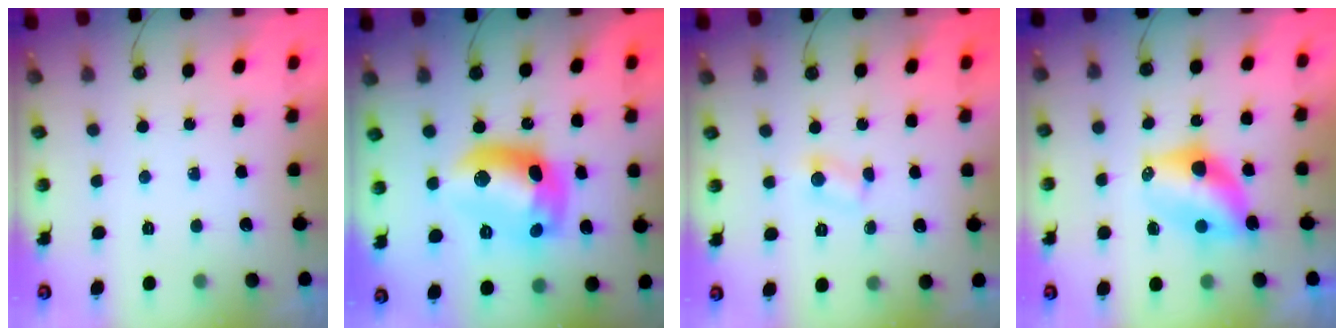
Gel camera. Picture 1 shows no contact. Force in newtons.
{"total": 14.4, "press": 14.4, "slide": 1.0}
{"total": 2.5, "press": 2.5, "slide": 0.3}
{"total": 7.3, "press": 7.3, "slide": 0.5}